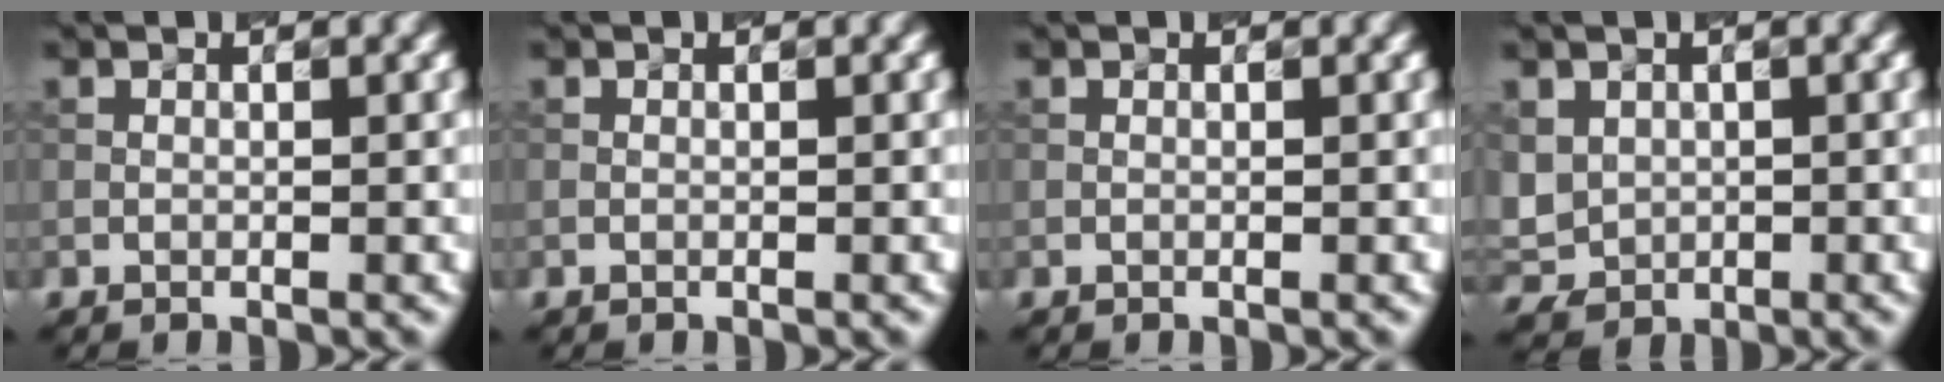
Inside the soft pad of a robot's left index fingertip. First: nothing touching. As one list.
[{"total": 0.0}, {"total": 0.0}, {"total": 3.1, "force": [0.7, 2.8, 1.1], "torque": [-0.035, 0.001, 0.019]}]